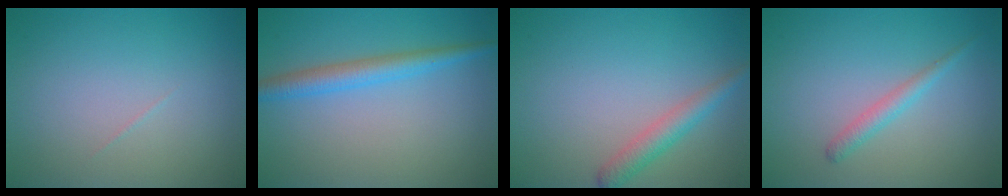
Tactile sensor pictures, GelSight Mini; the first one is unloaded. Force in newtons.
{"total": 3.0, "press": 3.0, "slide": 0.1}
{"total": 2.5, "press": 2.5, "slide": 0.1}
{"total": 1.6, "press": 1.6, "slide": 0.0}